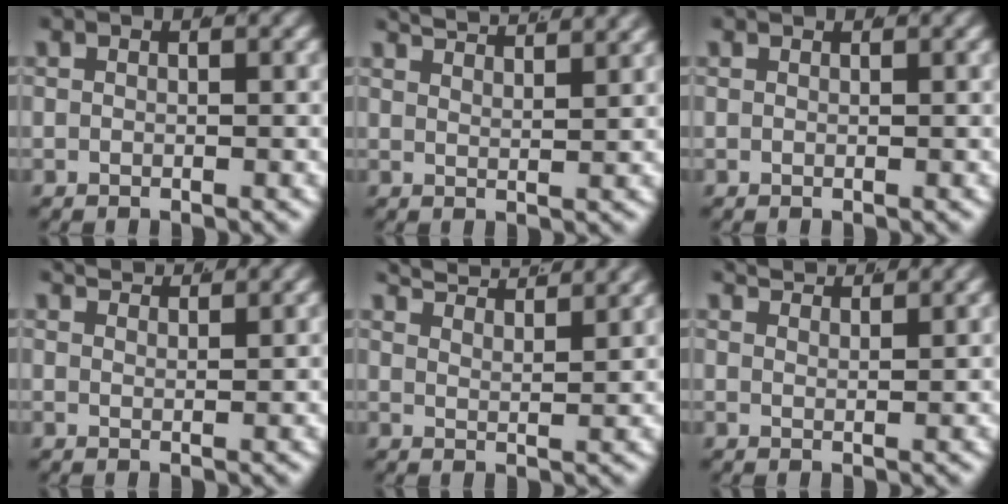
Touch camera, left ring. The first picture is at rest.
{"total": 4.5, "force": [4.2, 0.4, 1.7], "torque": [-0.031, 0.003, 0.071]}
{"total": 0.6, "force": [0.5, -0.2, 0.1], "torque": [0.005, 0.000, 0.010]}
{"total": 2.7, "force": [2.6, -0.1, 0.7], "torque": [-0.009, 0.002, 0.046]}
{"total": 6.1, "force": [5.5, 1.0, 2.5], "torque": [-0.042, 0.009, 0.090]}
{"total": 3.1, "force": [3.0, 0.0, 0.9], "torque": [-0.013, 0.002, 0.051]}